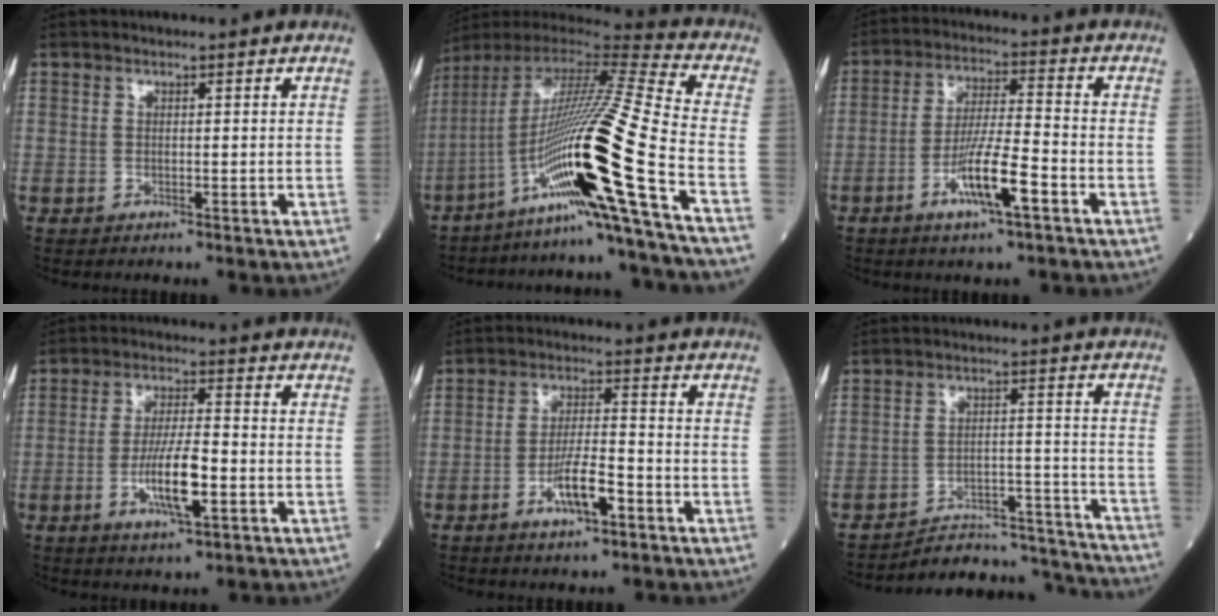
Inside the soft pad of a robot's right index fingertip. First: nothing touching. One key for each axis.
{"total": 23.9, "fx": -10.1, "fy": -2.1, "fz": 21.6, "tx": -0.391, "ty": -0.020, "tz": -0.187}
{"total": 9.2, "fx": -4.2, "fy": 0.6, "fz": 8.2, "tx": -0.155, "ty": -0.005, "tz": -0.077}
{"total": 8.4, "fx": -2.7, "fy": 1.4, "fz": 7.8, "tx": -0.145, "ty": -0.003, "tz": -0.047}
{"total": 6.8, "fx": -3.2, "fy": 1.3, "fz": 5.8, "tx": -0.112, "ty": 0.001, "tz": -0.058}
{"total": 14.0, "fx": -13.9, "fy": 1.4, "fz": 0.3, "tx": 0.017, "ty": 0.042, "tz": -0.190}